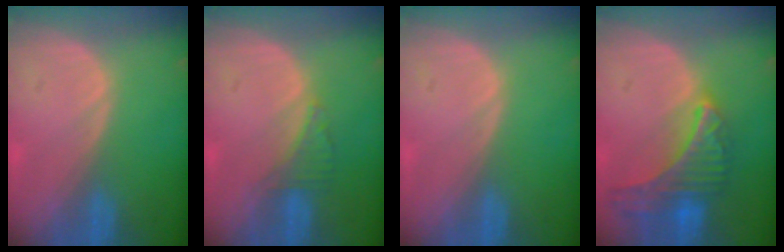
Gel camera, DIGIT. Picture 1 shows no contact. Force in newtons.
{"total": 2.5, "press": 2.5, "slide": 0.2}
{"total": 0.0}
{"total": 9.3, "press": 8.2, "slide": 4.5}